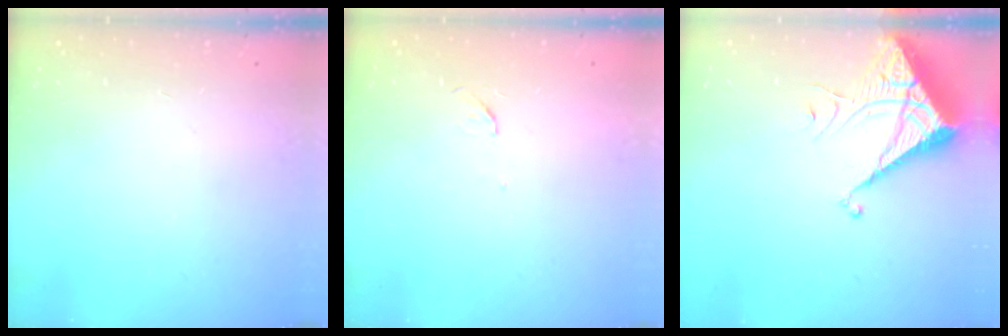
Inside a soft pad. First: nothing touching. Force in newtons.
{"total": 3.2, "press": 3.2, "slide": 0.4}
{"total": 7.0, "press": 7.0, "slide": 0.6}